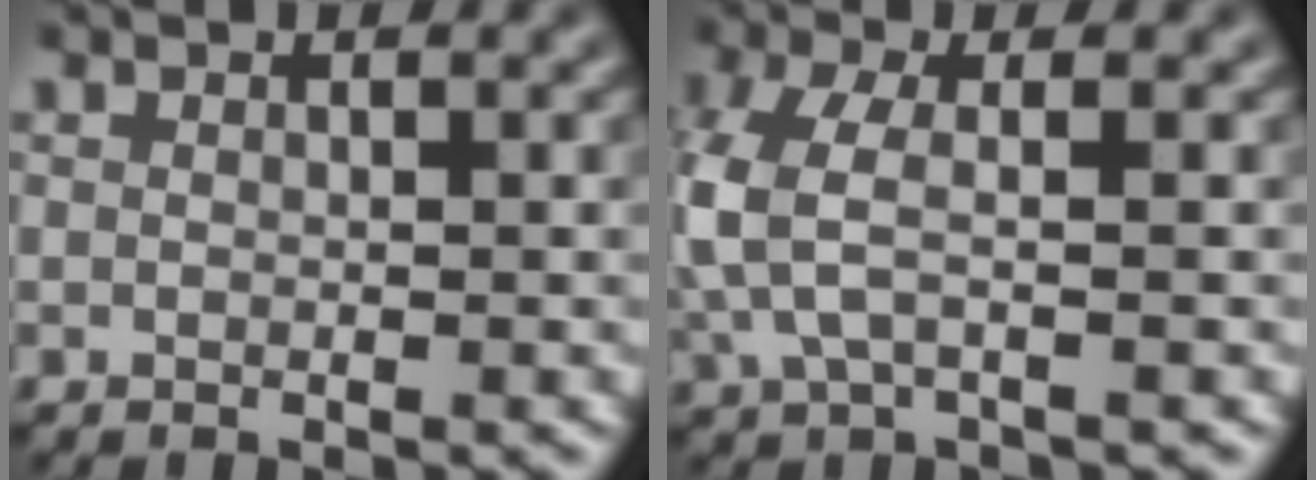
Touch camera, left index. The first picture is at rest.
{"total": 4.2, "force": [-0.1, 1.8, 3.8], "torque": [-0.107, 0.001, -0.005]}